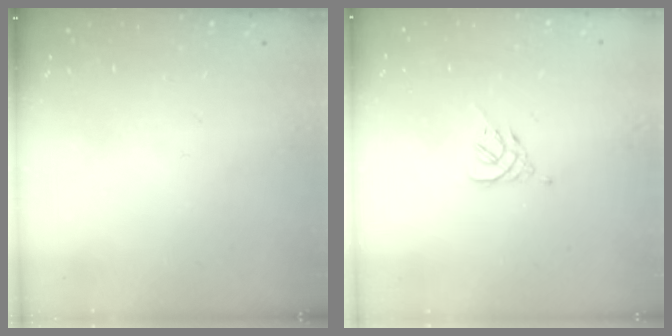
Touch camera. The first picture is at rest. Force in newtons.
{"total": 2.6, "press": 2.5, "slide": 0.7}